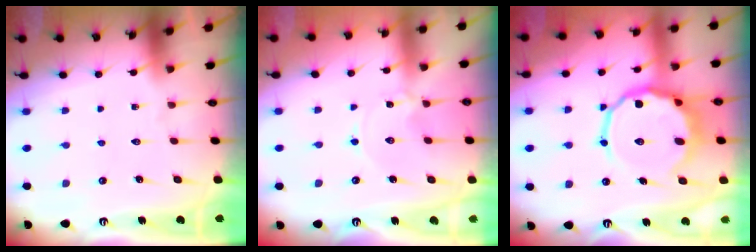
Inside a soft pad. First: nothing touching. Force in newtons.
{"total": 0.0}
{"total": 12.0, "press": 11.8, "slide": 2.5}